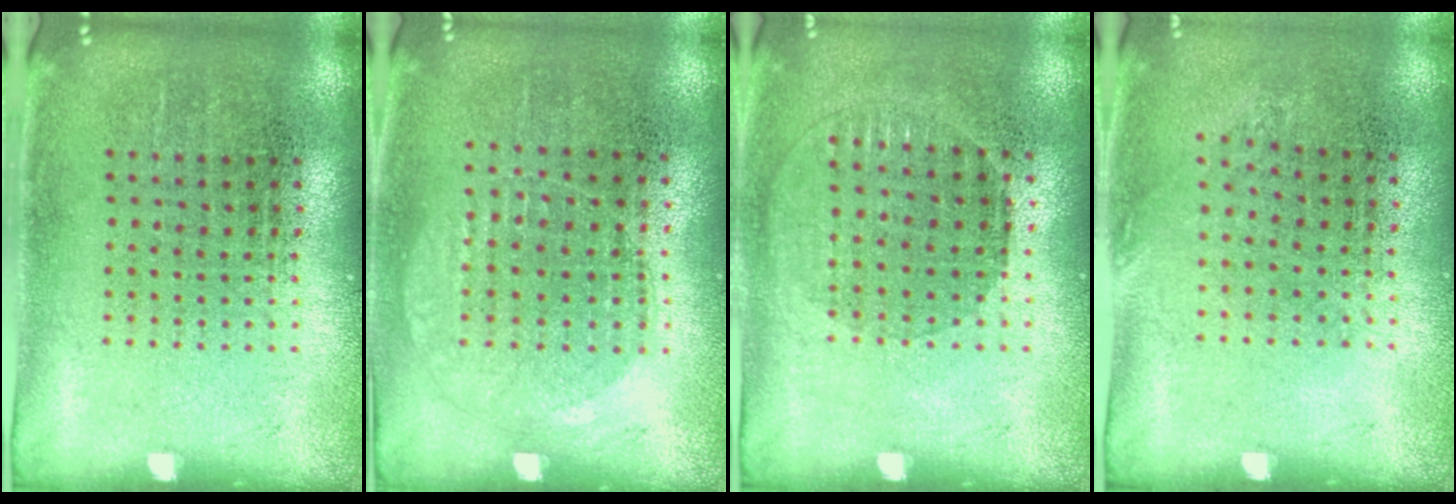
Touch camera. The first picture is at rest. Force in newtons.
{"total": 0.9, "press": 0.8, "slide": 0.4}
{"total": 0.9, "press": 0.9, "slide": 0.3}
{"total": 0.9, "press": 0.7, "slide": 0.6}